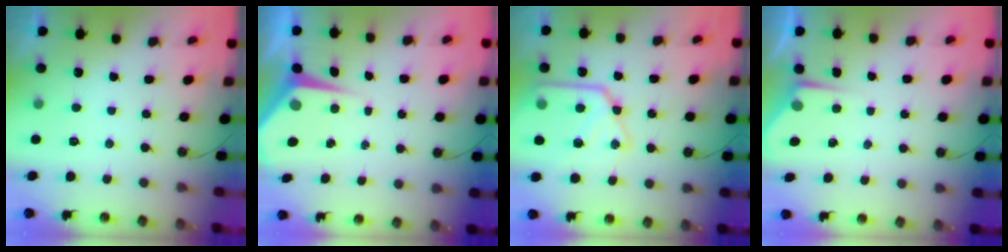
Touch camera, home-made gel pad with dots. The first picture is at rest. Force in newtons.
{"total": 5.3, "press": 5.3, "slide": 0.1}
{"total": 17.1, "press": 17.0, "slide": 1.6}
{"total": 2.3, "press": 2.3, "slide": 0.3}